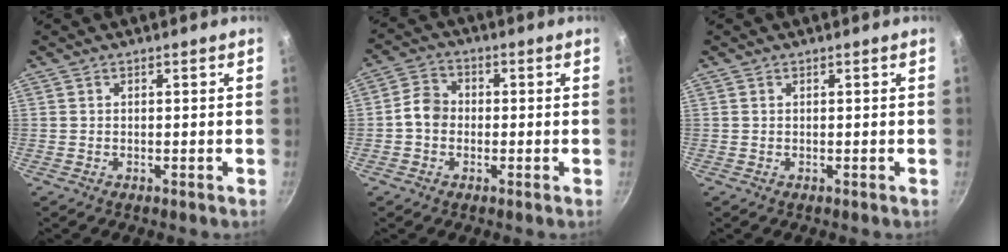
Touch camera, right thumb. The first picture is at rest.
{"total": 5.0, "force": [-0.7, 4.2, 2.6], "torque": [-0.028, 0.019, -0.026]}
{"total": 0.0}